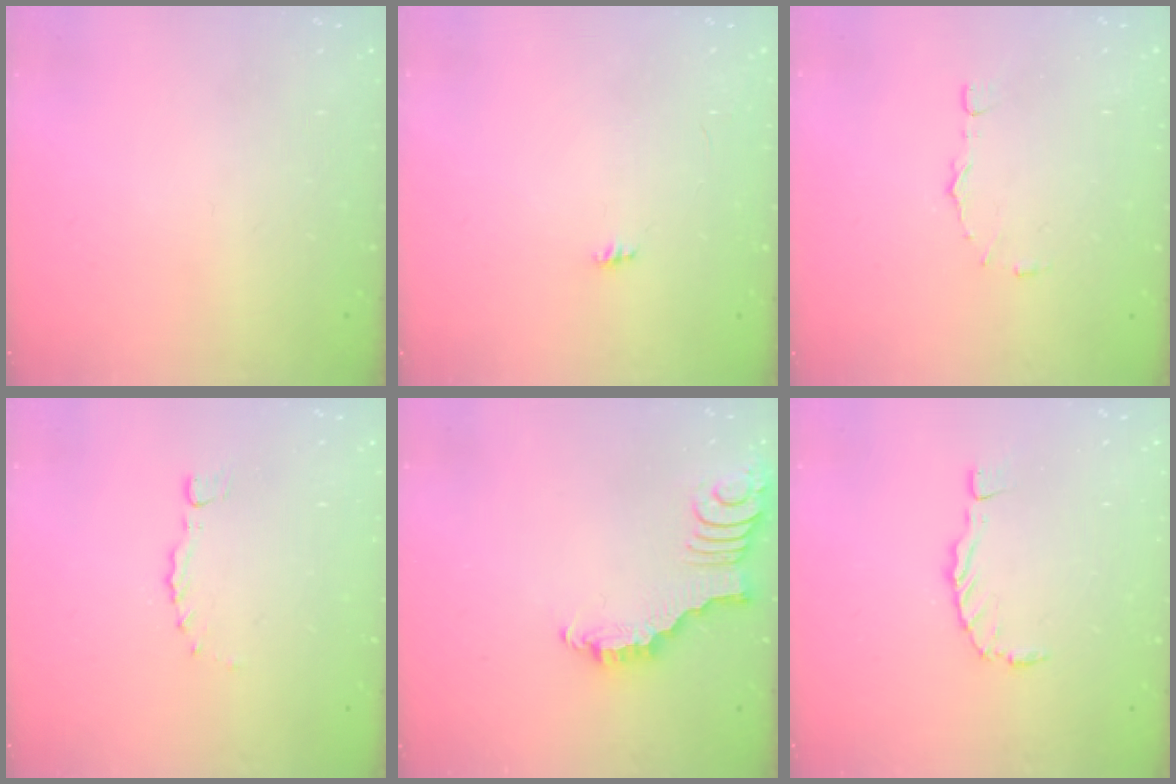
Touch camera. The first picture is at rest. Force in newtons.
{"total": 3.3, "press": 3.3, "slide": 0.2}
{"total": 5.1, "press": 5.0, "slide": 0.6}
{"total": 0.0}
{"total": 2.9, "press": 2.8, "slide": 0.4}
{"total": 0.0}